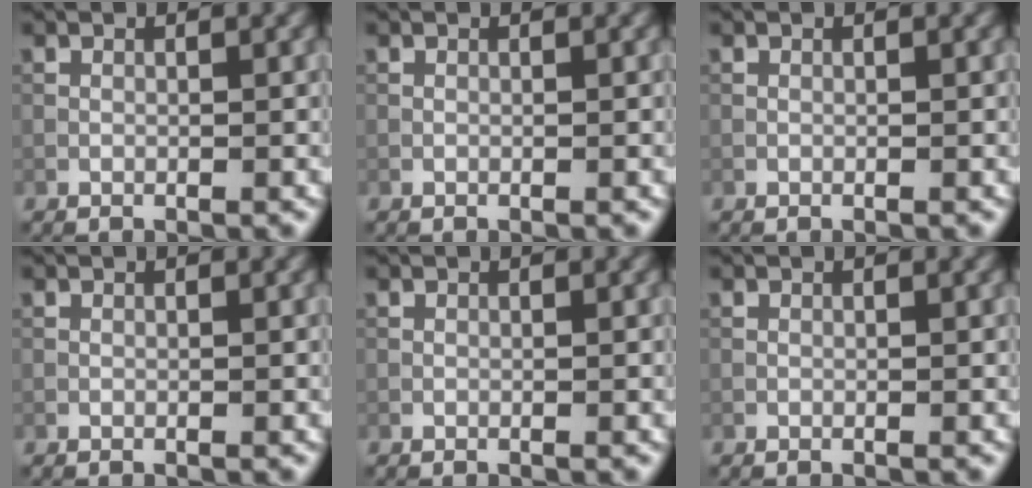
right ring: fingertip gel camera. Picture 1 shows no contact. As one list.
[{"total": 0.0}, {"total": 0.0}, {"total": 0.0}, {"total": 0.0}, {"total": 0.0}]